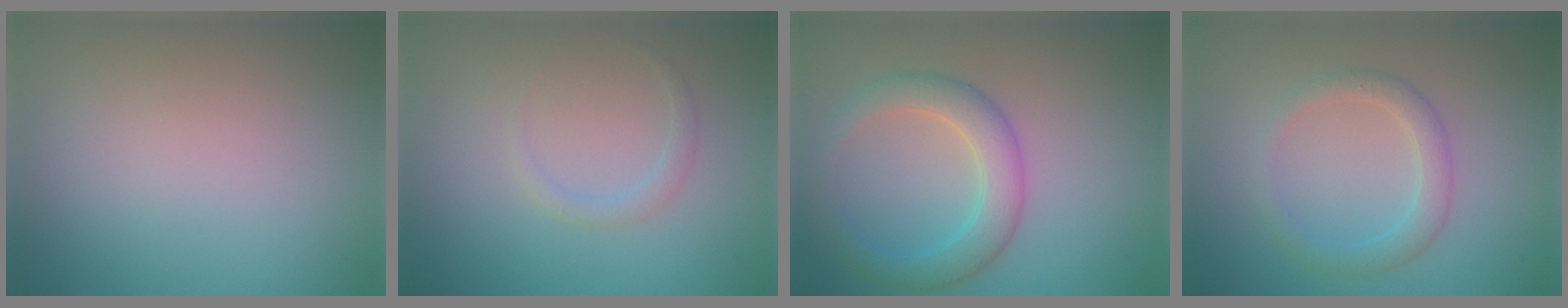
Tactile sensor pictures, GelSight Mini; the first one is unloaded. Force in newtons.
{"total": 1.0, "press": 1.0, "slide": 0.1}
{"total": 4.1, "press": 4.1, "slide": 0.1}
{"total": 2.3, "press": 2.3, "slide": 0.1}